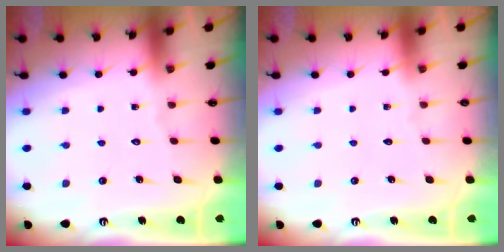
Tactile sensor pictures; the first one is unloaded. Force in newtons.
{"total": 0.0}